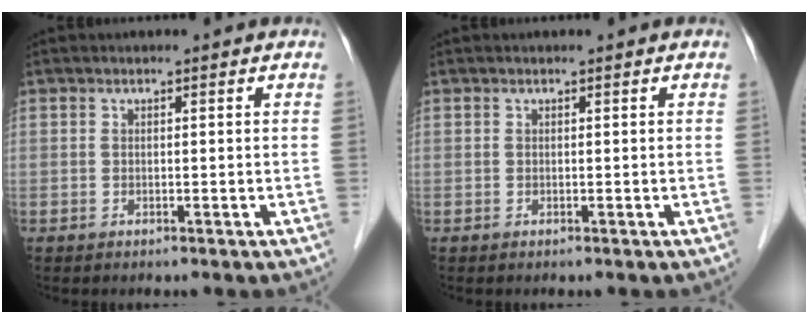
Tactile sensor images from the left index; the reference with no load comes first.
{"total": 0.0}